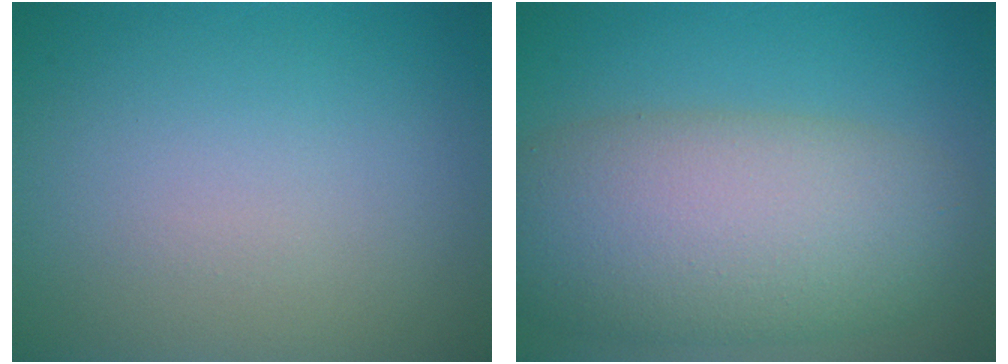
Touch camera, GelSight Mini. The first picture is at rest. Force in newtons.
{"total": 10.0, "press": 10.0, "slide": 0.6}